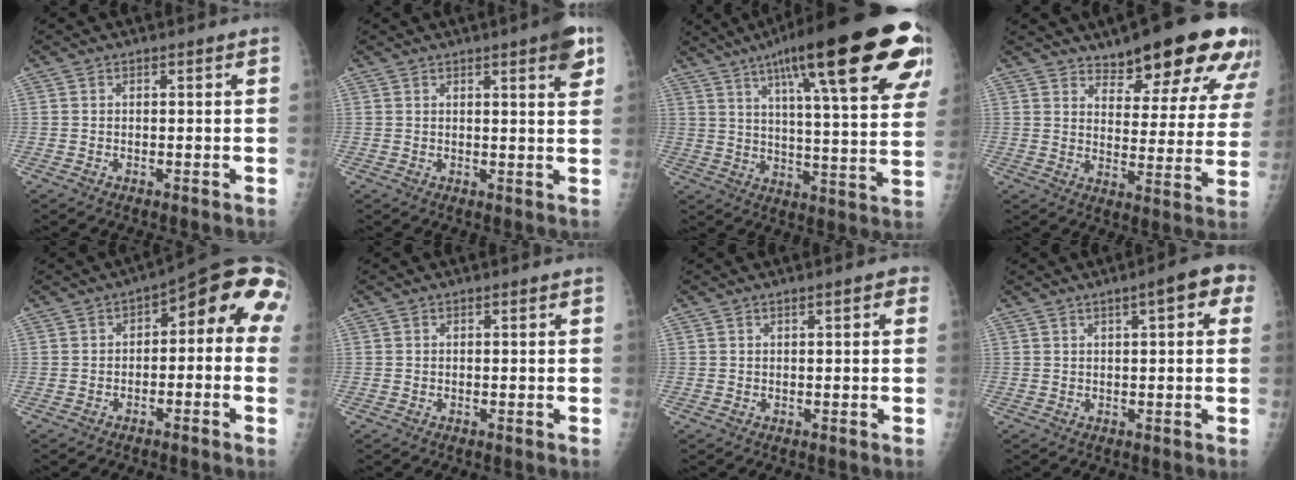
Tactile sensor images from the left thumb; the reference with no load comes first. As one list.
[{"total": 5.8, "force": [3.1, 0.8, 4.8], "torque": [-0.057, -0.011, 0.036]}, {"total": 30.2, "force": [15.9, 6.3, 24.9], "torque": [-0.315, -0.016, 0.228]}, {"total": 18.7, "force": [13.4, 6.1, 11.4], "torque": [-0.112, -0.071, 0.177]}, {"total": 11.8, "force": [0.5, 5.9, 10.2], "torque": [-0.091, 0.046, -0.005]}, {"total": 0.0}, {"total": 2.2, "force": [0.9, 0.6, 1.9], "torque": [-0.025, 0.003, 0.009]}, {"total": 6.8, "force": [2.7, 1.9, 5.9], "torque": [-0.067, 0.011, 0.031]}]